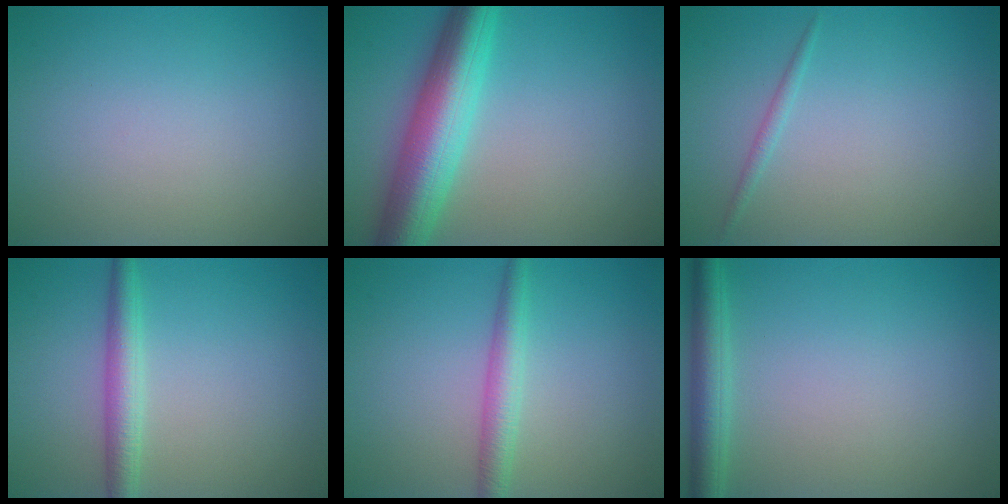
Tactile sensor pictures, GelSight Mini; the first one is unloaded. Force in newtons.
{"total": 8.0, "press": 8.0, "slide": 0.2}
{"total": 0.8, "press": 0.8, "slide": 0.0}
{"total": 2.8, "press": 2.8, "slide": 0.0}
{"total": 2.5, "press": 2.5, "slide": 0.1}
{"total": 3.1, "press": 3.1, "slide": 0.1}